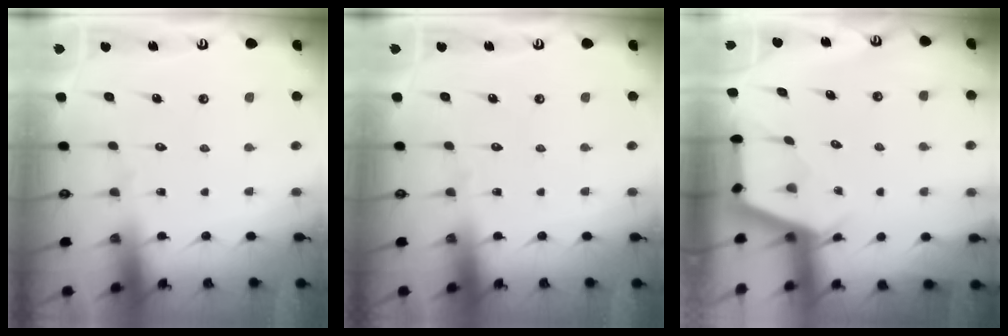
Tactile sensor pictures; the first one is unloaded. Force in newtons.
{"total": 0.0}
{"total": 2.7, "press": 2.7, "slide": 0.3}